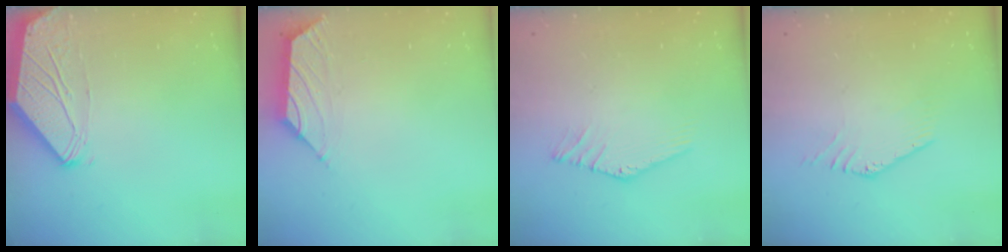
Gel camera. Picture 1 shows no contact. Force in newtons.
{"total": 1.7, "press": 1.6, "slide": 0.6}
{"total": 0.5, "press": 0.4, "slide": 0.3}
{"total": 0.7, "press": 0.7, "slide": 0.1}